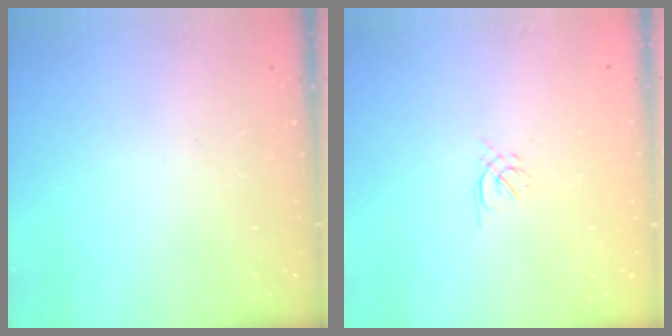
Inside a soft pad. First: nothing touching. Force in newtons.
{"total": 1.6, "press": 1.5, "slide": 0.5}